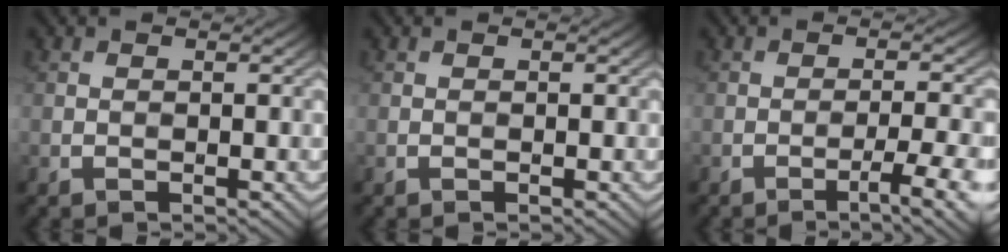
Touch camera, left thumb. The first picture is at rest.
{"total": 0.0}
{"total": 5.3, "force": [-2.7, 0.8, 4.5], "torque": [-0.072, 0.008, -0.039]}